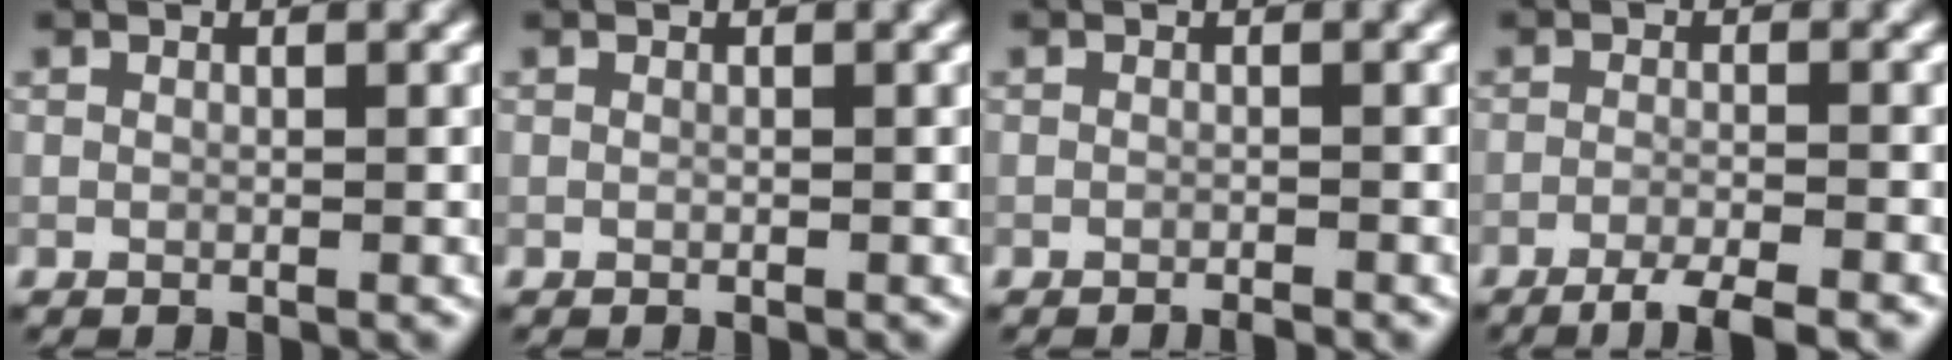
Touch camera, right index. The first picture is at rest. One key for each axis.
{"total": 0.0}
{"total": 0.8, "fx": -0.7, "fy": 0.0, "fz": 0.3, "tx": -0.002, "ty": 0.000, "tz": -0.015}
{"total": 3.7, "fx": -2.7, "fy": 0.5, "fz": 2.4, "tx": -0.040, "ty": -0.001, "tz": -0.056}